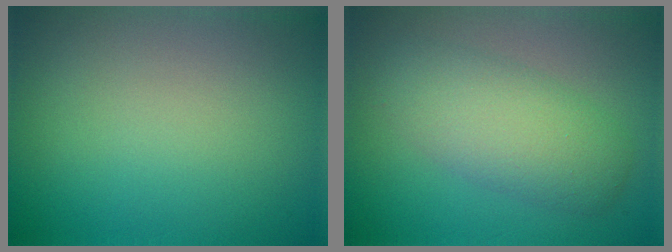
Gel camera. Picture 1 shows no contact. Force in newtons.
{"total": 4.7, "press": 4.7, "slide": 0.2}